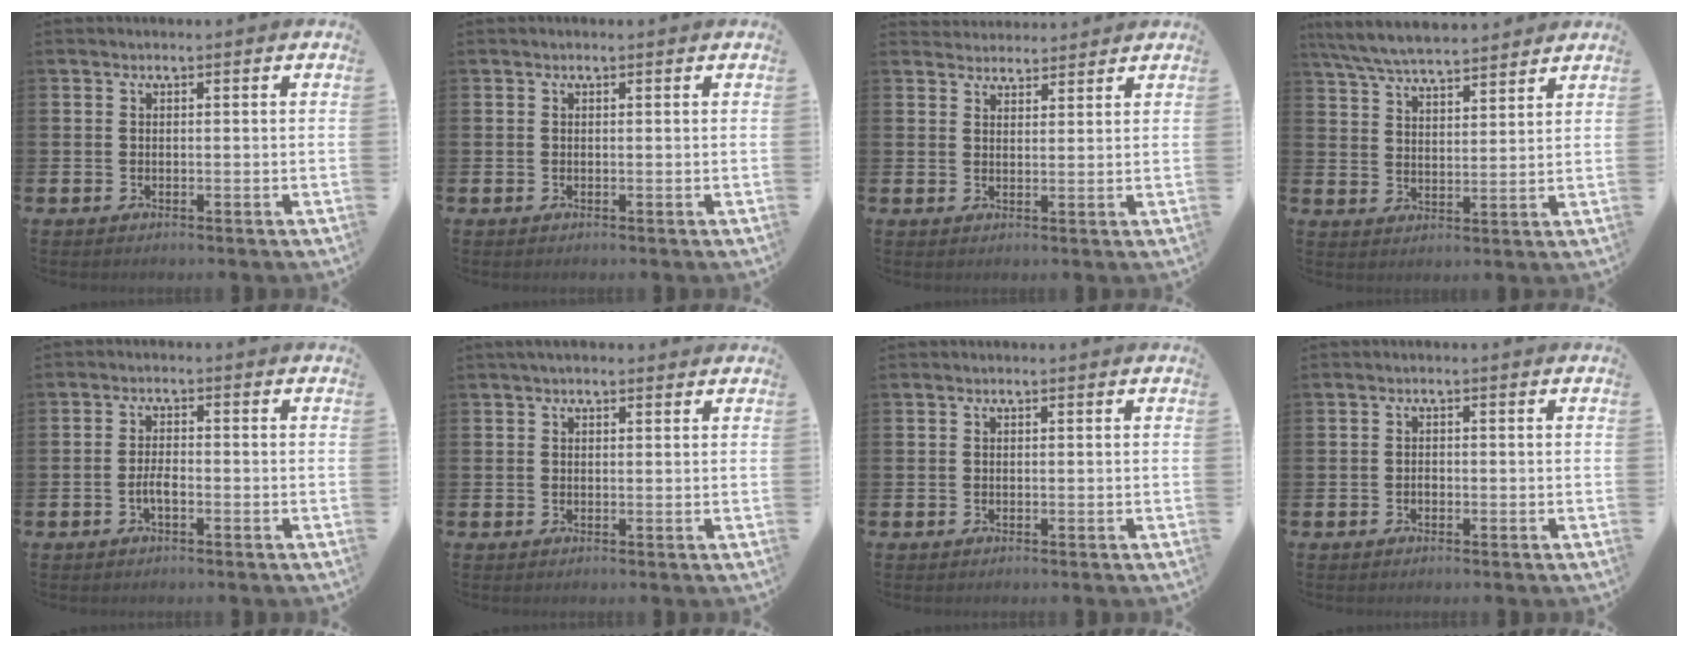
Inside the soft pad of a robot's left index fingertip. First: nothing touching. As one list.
[{"total": 0.0}, {"total": 3.1, "force": [3.0, 0.8, -0.3], "torque": [0.003, -0.013, 0.055]}, {"total": 6.8, "force": [6.5, 0.8, 1.6], "torque": [-0.058, -0.030, 0.119]}, {"total": 2.2, "force": [-0.8, 0.7, 1.8], "torque": [-0.032, 0.003, -0.017]}, {"total": 1.7, "force": [1.4, 0.7, 0.6], "torque": [-0.010, 0.006, 0.024]}, {"total": 0.0}, {"total": 0.6, "force": [-0.3, 0.4, 0.3], "torque": [-0.012, 0.003, -0.006]}]